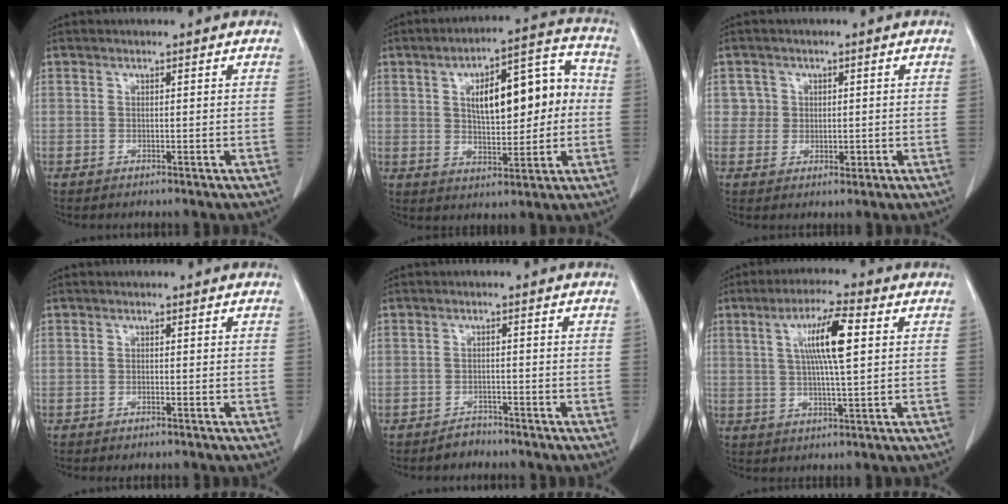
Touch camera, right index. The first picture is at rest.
{"total": 14.2, "force": [1.6, 5.4, 13.0], "torque": [-0.190, 0.039, 0.032]}
{"total": 3.1, "force": [0.6, 3.1, 0.2], "torque": [0.009, 0.002, 0.010]}
{"total": 0.8, "force": [-0.5, 0.2, 0.5], "torque": [-0.012, -0.001, -0.006]}
{"total": 2.0, "force": [-1.8, 0.9, 0.1], "torque": [-0.003, 0.002, -0.028]}
{"total": 9.0, "force": [2.3, 0.6, 8.7], "torque": [-0.159, 0.008, 0.040]}